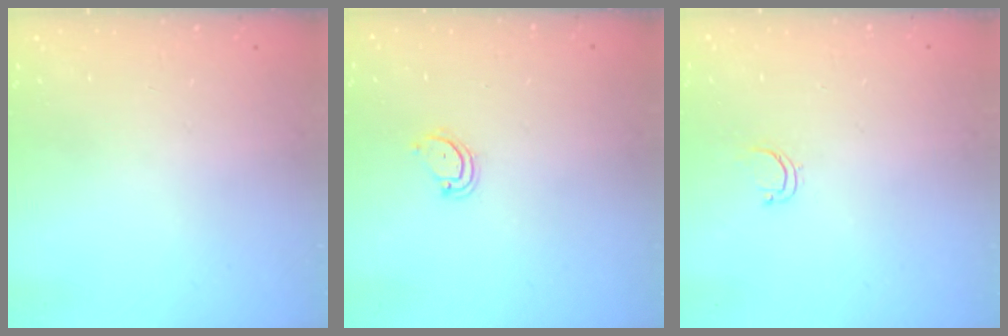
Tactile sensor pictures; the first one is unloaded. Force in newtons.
{"total": 3.6, "press": 3.6, "slide": 0.3}
{"total": 3.5, "press": 3.5, "slide": 0.5}